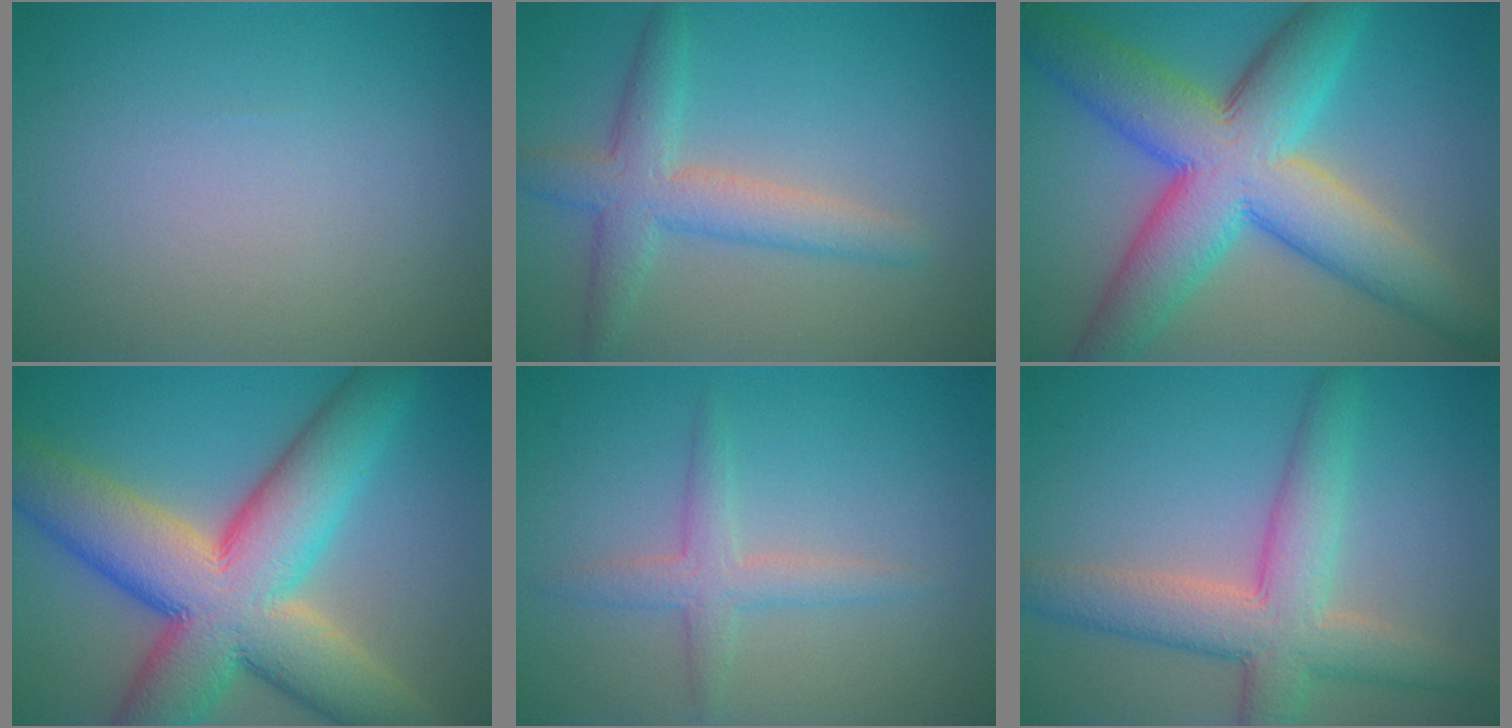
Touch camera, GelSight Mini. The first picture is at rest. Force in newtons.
{"total": 4.4, "press": 4.4, "slide": 0.3}
{"total": 12.0, "press": 12.0, "slide": 0.3}
{"total": 14.1, "press": 14.1, "slide": 0.6}
{"total": 2.5, "press": 2.5, "slide": 0.1}
{"total": 6.5, "press": 6.4, "slide": 0.4}